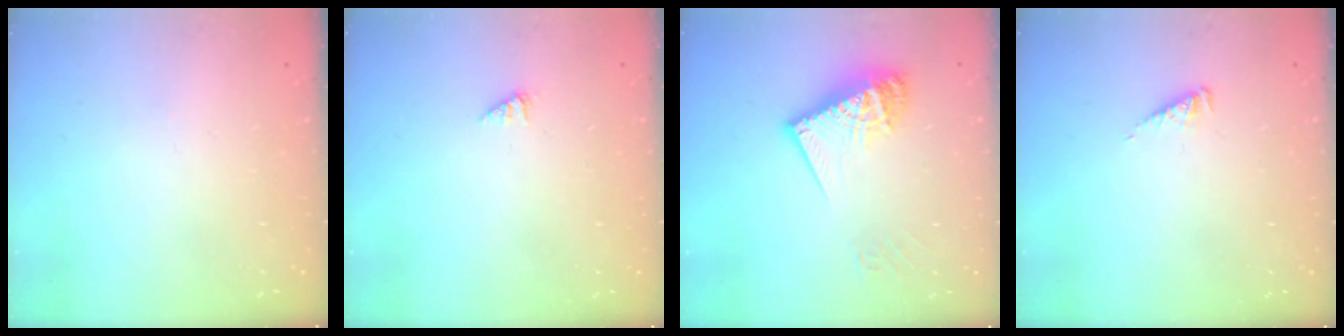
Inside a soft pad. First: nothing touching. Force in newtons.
{"total": 0.7, "press": 0.7, "slide": 0.2}
{"total": 14.0, "press": 13.9, "slide": 1.3}
{"total": 2.5, "press": 2.4, "slide": 0.4}